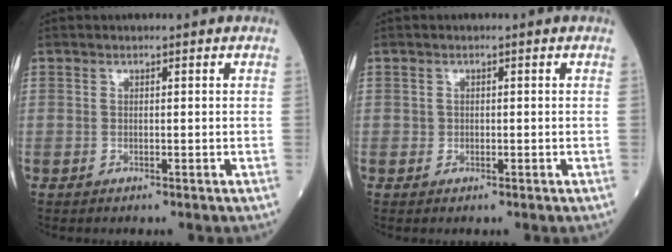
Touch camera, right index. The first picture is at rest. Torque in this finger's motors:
{"motor_torque": [-0.13, -0.03, -0.04, -0.01]}